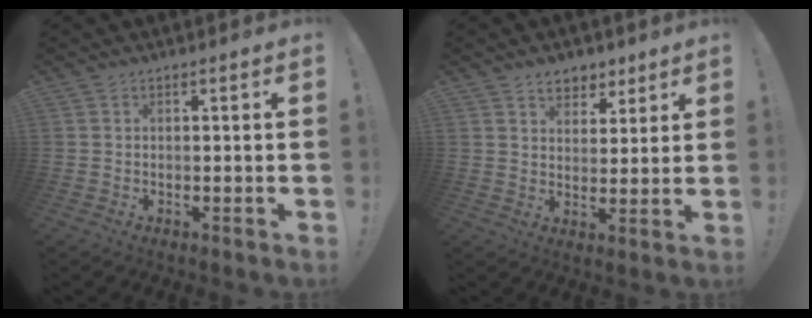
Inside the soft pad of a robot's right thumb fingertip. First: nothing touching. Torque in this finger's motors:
{"motor_torque": [-0.55, 0.62, 0.45, 0.33, -0.03]}